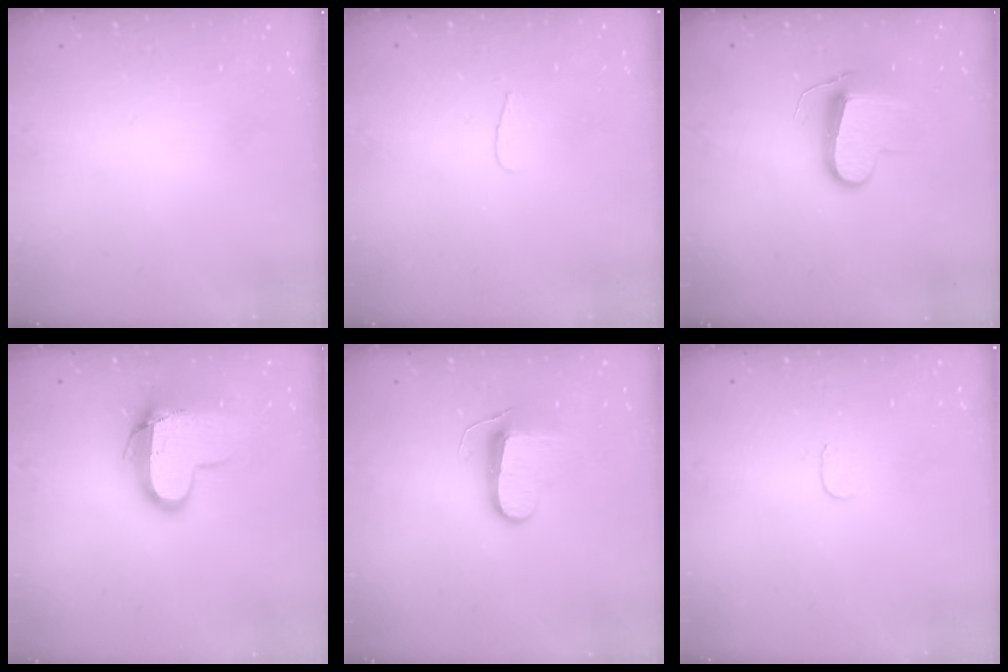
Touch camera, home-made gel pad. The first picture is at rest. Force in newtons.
{"total": 3.6, "press": 3.6, "slide": 0.4}
{"total": 9.4, "press": 9.4, "slide": 0.2}
{"total": 13.2, "press": 13.2, "slide": 1.2}
{"total": 9.5, "press": 9.5, "slide": 0.6}
{"total": 3.0, "press": 3.0, "slide": 0.3}